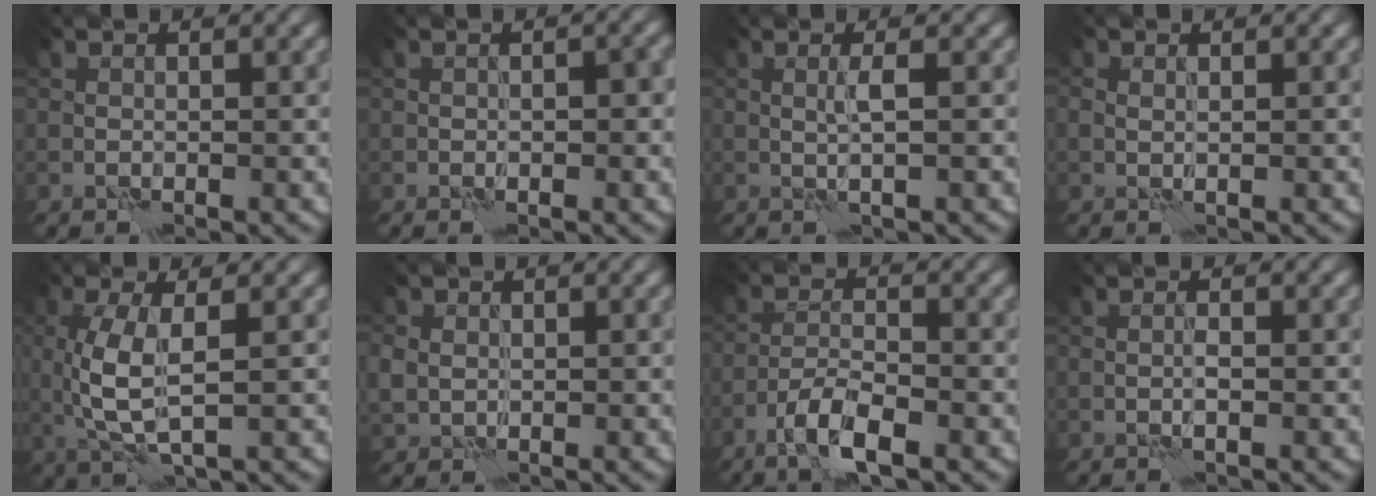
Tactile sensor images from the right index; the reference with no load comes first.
{"total": 1.5, "force": [-0.3, 0.6, 1.3], "torque": [-0.019, 0.003, -0.003]}
{"total": 1.4, "force": [0.5, -0.3, 1.2], "torque": [-0.027, 0.002, 0.010]}
{"total": 0.7, "force": [0.4, 0.4, 0.4], "torque": [-0.010, -0.003, 0.010]}
{"total": 4.7, "force": [0.7, 1.4, 4.4], "torque": [-0.108, -0.005, 0.016]}
{"total": 2.3, "force": [0.4, 2.0, 1.0], "torque": [-0.022, 0.002, 0.009]}
{"total": 4.4, "force": [-2.8, 0.9, 3.3], "torque": [-0.062, 0.000, -0.057]}
{"total": 0.6, "force": [0.1, -0.2, 0.6], "torque": [-0.011, 0.002, 0.001]}